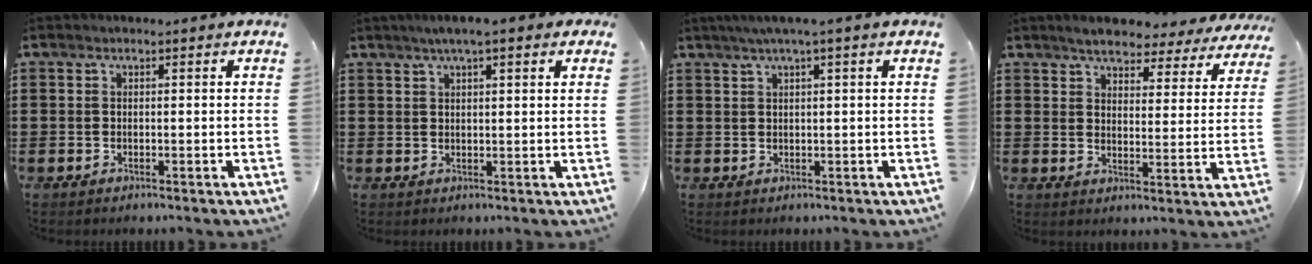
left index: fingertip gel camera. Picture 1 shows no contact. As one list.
[{"total": 3.7, "force": [2.3, 0.4, 2.9], "torque": [-0.062, 0.007, 0.040]}, {"total": 2.1, "force": [1.0, -0.4, 1.8], "torque": [-0.034, -0.002, 0.016]}, {"total": 5.1, "force": [4.9, 0.8, 1.3], "torque": [-0.039, -0.025, 0.084]}]